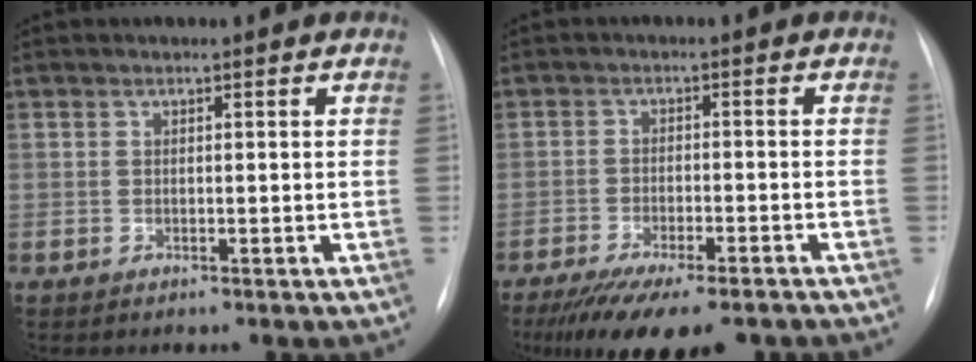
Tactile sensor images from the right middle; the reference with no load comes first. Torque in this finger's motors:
{"motor_torque": [1.10, -1.04, 0.27, 0.08]}